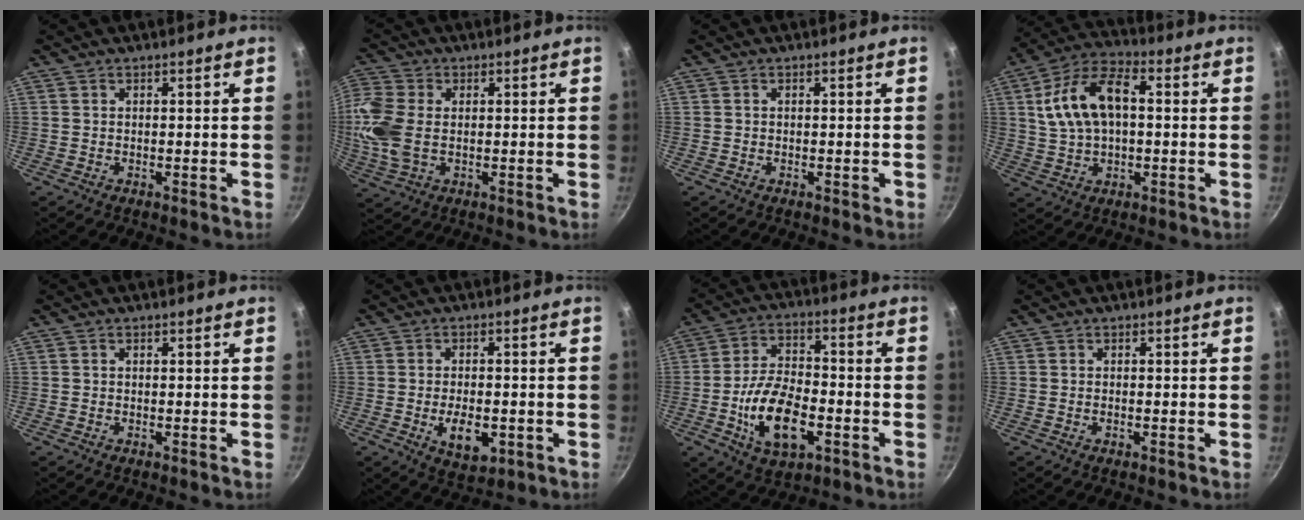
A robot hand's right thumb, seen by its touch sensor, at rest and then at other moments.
{"total": 10.0, "force": [0.1, 6.5, 7.5], "torque": [-0.171, 0.004, -0.004]}
{"total": 0.7, "force": [-0.2, 0.5, 0.5], "torque": [-0.004, 0.003, -0.002]}
{"total": 14.7, "force": [2.0, 8.4, 11.9], "torque": [-0.211, 0.029, 0.028]}
{"total": 0.0}
{"total": 7.5, "force": [-2.0, 4.2, 5.9], "torque": [-0.081, 0.001, -0.023]}
{"total": 14.8, "force": [-4.4, 7.9, 11.7], "torque": [-0.199, 0.025, -0.077]}
{"total": 0.6, "force": [-0.3, 0.2, 0.5], "torque": [-0.011, 0.003, -0.007]}